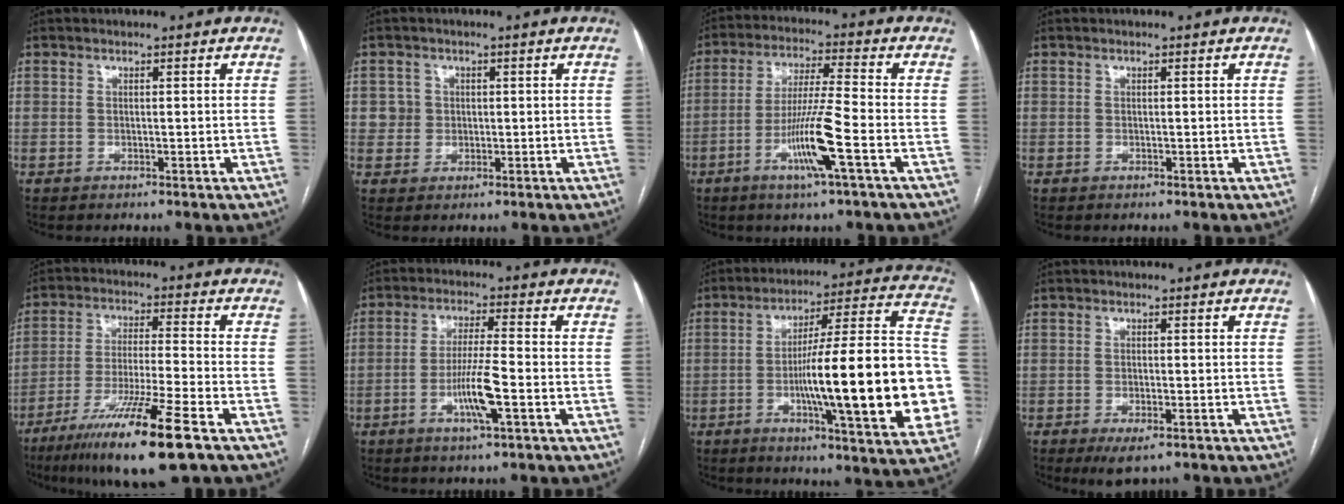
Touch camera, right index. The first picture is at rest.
{"total": 2.8, "force": [0.6, 2.7, 0.0], "torque": [0.011, 0.006, 0.009]}
{"total": 10.3, "force": [-4.0, -0.6, 9.4], "torque": [-0.184, -0.010, -0.078]}
{"total": 0.0}
{"total": 15.1, "force": [-9.2, -0.4, 12.0], "torque": [-0.224, -0.042, -0.162]}
{"total": 7.2, "force": [-2.5, 0.1, 6.7], "torque": [-0.129, -0.007, -0.048]}
{"total": 25.1, "force": [-4.5, 2.8, 24.5], "torque": [-0.292, 0.020, -0.064]}
{"total": 3.9, "force": [-2.4, 1.1, 2.8], "torque": [-0.047, -0.007, -0.031]}